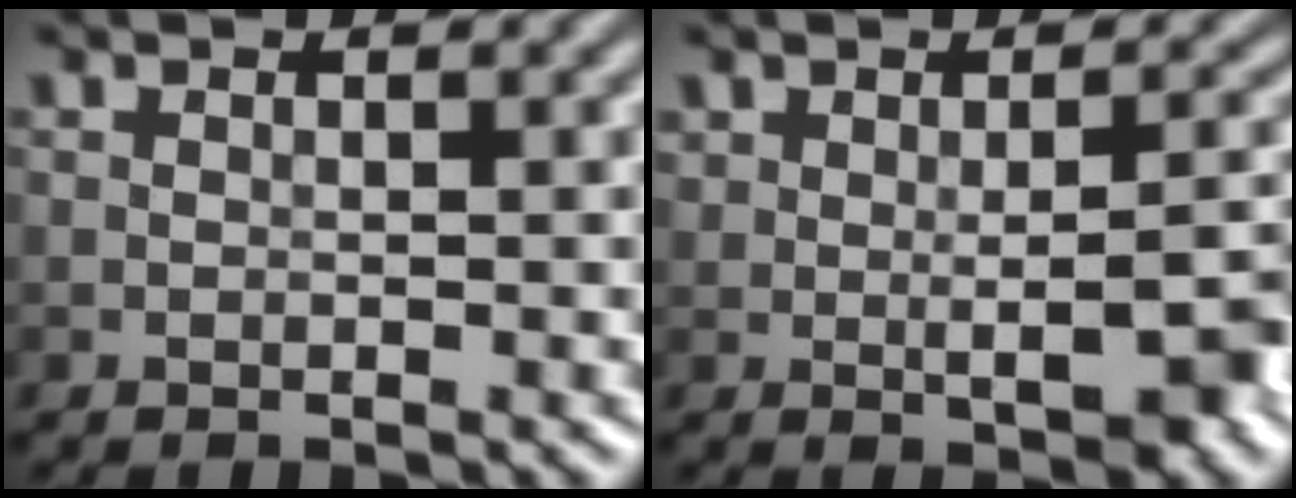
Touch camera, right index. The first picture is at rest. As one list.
[{"total": 4.3, "force": [-0.5, 1.6, 4.0], "torque": [-0.058, 0.000, -0.002]}]